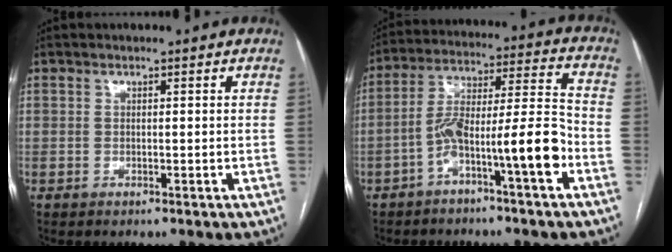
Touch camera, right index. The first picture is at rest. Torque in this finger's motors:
{"motor_torque": [1.13, -0.56, 0.37, 0.13]}